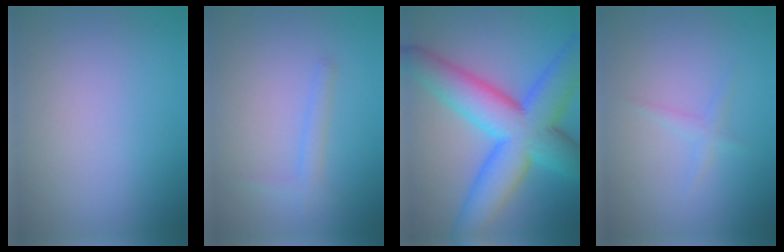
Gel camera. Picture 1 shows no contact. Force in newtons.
{"total": 1.3, "press": 1.3, "slide": 0.0}
{"total": 11.9, "press": 11.9, "slide": 0.2}
{"total": 1.0, "press": 1.0, "slide": 0.1}